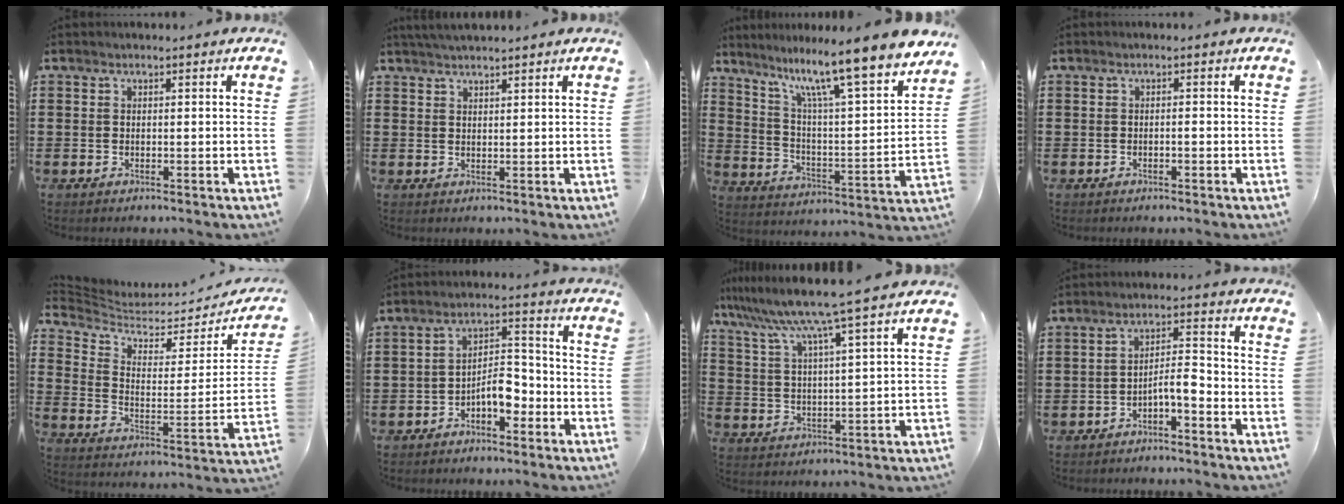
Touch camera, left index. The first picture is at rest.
{"total": 2.0, "force": [1.9, -0.1, 0.4], "torque": [-0.013, 0.002, 0.037]}
{"total": 11.9, "force": [9.8, 0.1, 6.6], "torque": [-0.140, -0.081, 0.154]}
{"total": 0.5, "force": [-0.4, 0.1, 0.3], "torque": [-0.007, -0.002, -0.008]}
{"total": 4.6, "force": [3.9, 1.7, 1.7], "torque": [-0.061, -0.035, 0.064]}
{"total": 5.7, "force": [-3.1, 2.6, 4.0], "torque": [-0.061, 0.013, -0.060]}
{"total": 7.7, "force": [6.5, -1.4, 3.8], "torque": [-0.099, -0.044, 0.105]}
{"total": 4.1, "force": [-2.9, 1.0, 2.8], "torque": [-0.061, 0.007, -0.061]}